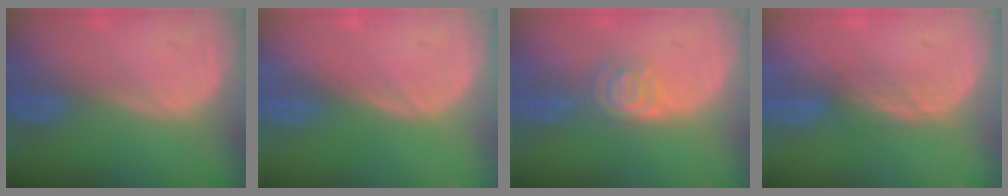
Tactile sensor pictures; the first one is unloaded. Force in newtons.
{"total": 0.0}
{"total": 4.6, "press": 3.9, "slide": 2.4}
{"total": 2.3, "press": 2.2, "slide": 0.6}